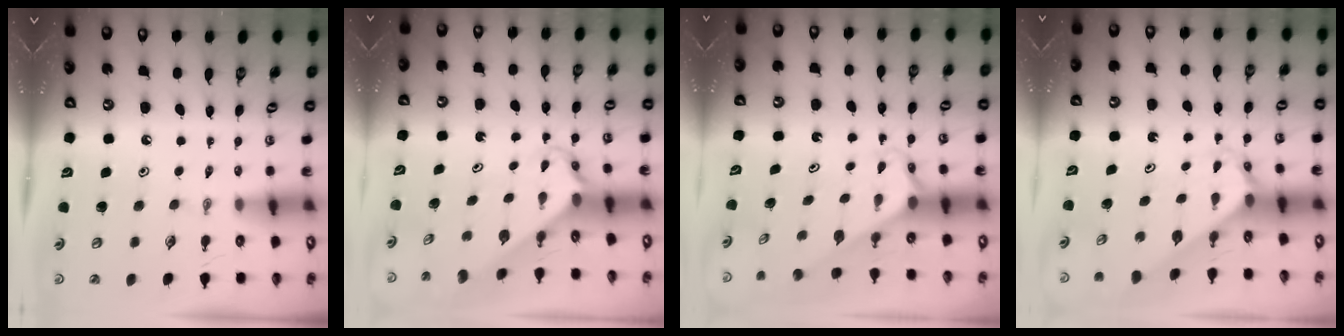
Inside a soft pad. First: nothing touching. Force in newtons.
{"total": 2.8, "press": 2.8, "slide": 0.2}
{"total": 2.5, "press": 2.5, "slide": 0.2}
{"total": 2.7, "press": 2.7, "slide": 0.2}